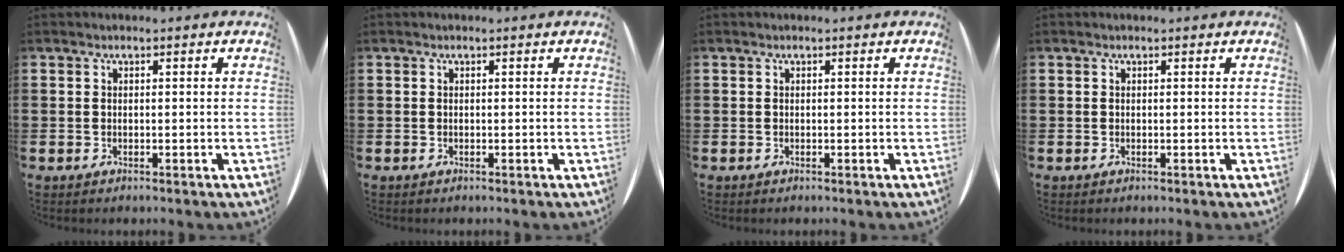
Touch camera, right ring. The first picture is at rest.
{"total": 0.0}
{"total": 0.0}
{"total": 0.0}